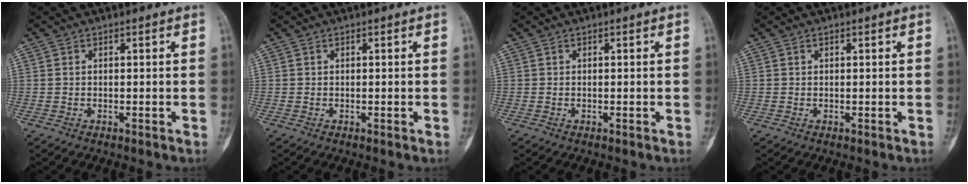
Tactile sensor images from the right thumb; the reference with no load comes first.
{"total": 0.0}
{"total": 0.0}
{"total": 0.0}